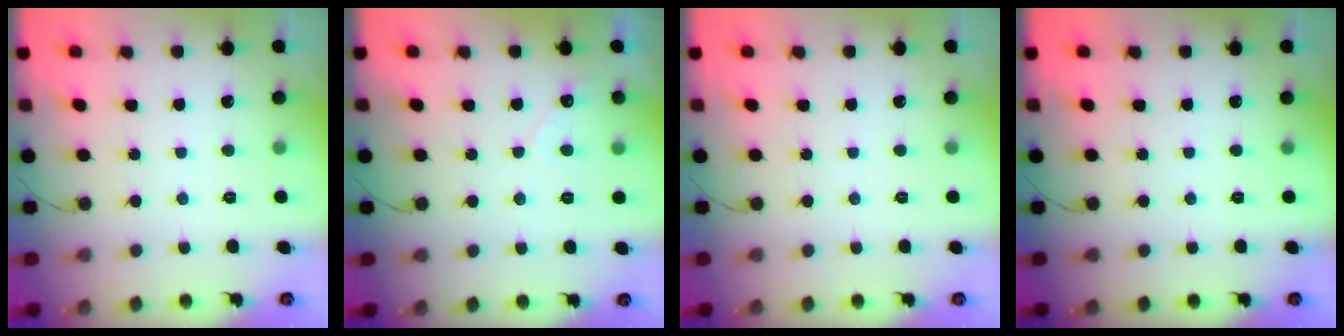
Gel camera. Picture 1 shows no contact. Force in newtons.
{"total": 2.9, "press": 2.9, "slide": 0.1}
{"total": 0.0}
{"total": 0.0}